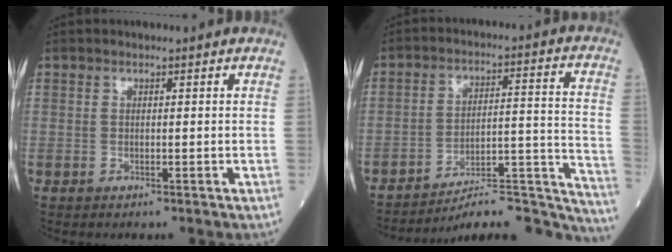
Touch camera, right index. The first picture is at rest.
{"total": 20.2, "force": [-19.7, 1.1, 4.5], "torque": [0.002, 0.048, -0.269]}